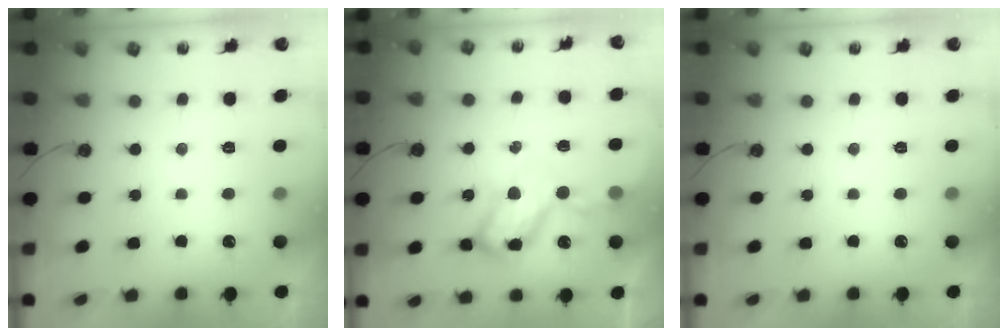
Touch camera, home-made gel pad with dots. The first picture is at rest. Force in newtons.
{"total": 14.9, "press": 14.8, "slide": 1.6}
{"total": 0.0}